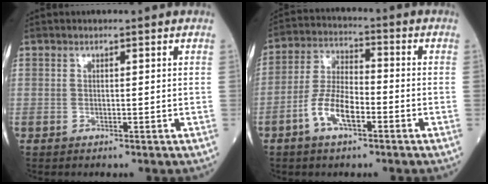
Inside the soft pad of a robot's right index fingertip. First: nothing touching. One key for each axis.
{"total": 8.0, "fx": -3.5, "fy": 2.9, "fz": 6.5, "tx": -0.139, "ty": 0.008, "tz": -0.067}